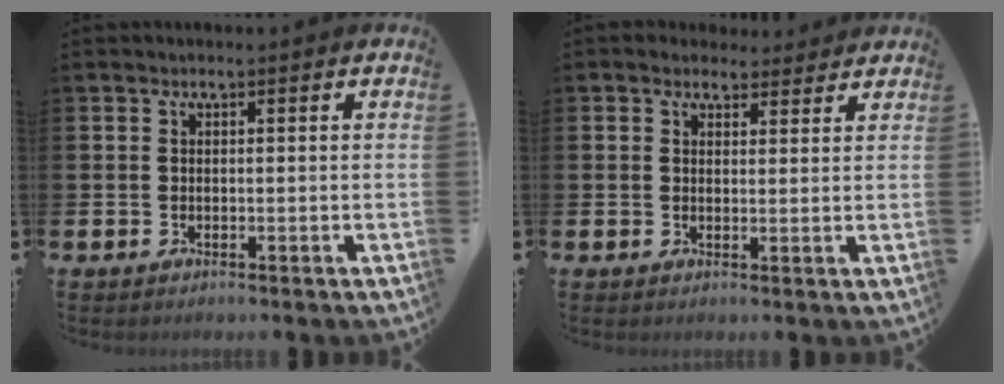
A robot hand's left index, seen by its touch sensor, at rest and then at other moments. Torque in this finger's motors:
{"motor_torque": [1.33, -0.79, 0.15, 0.00]}